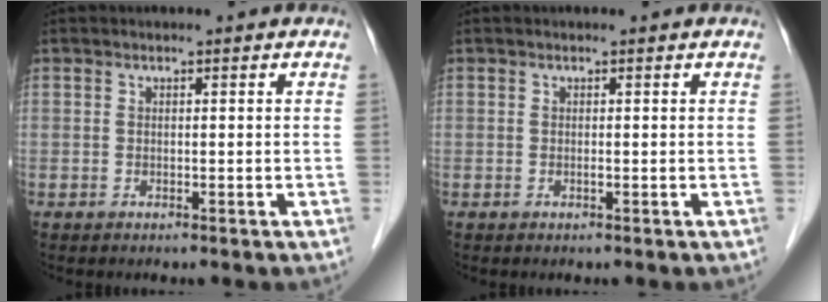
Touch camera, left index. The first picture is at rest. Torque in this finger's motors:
{"motor_torque": [0.13, 0.06, -0.02, 0.00]}